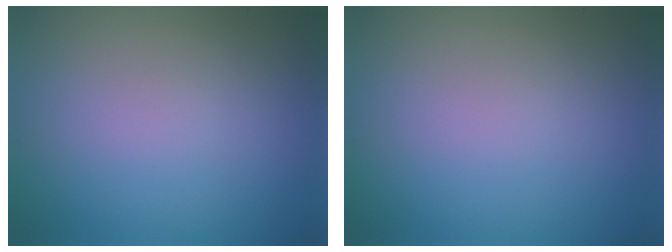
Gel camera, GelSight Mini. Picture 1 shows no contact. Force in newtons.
{"total": 0.0}